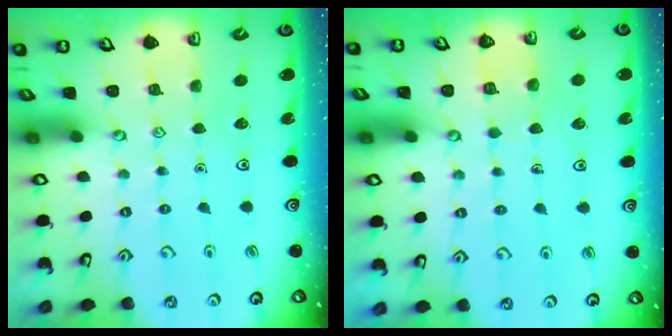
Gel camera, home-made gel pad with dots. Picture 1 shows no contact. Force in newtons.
{"total": 2.8, "press": 2.8, "slide": 0.3}